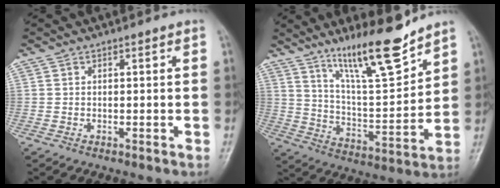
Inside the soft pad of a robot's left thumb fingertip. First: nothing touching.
{"total": 14.9, "force": [11.3, 2.5, 9.4], "torque": [-0.141, -0.078, 0.203]}